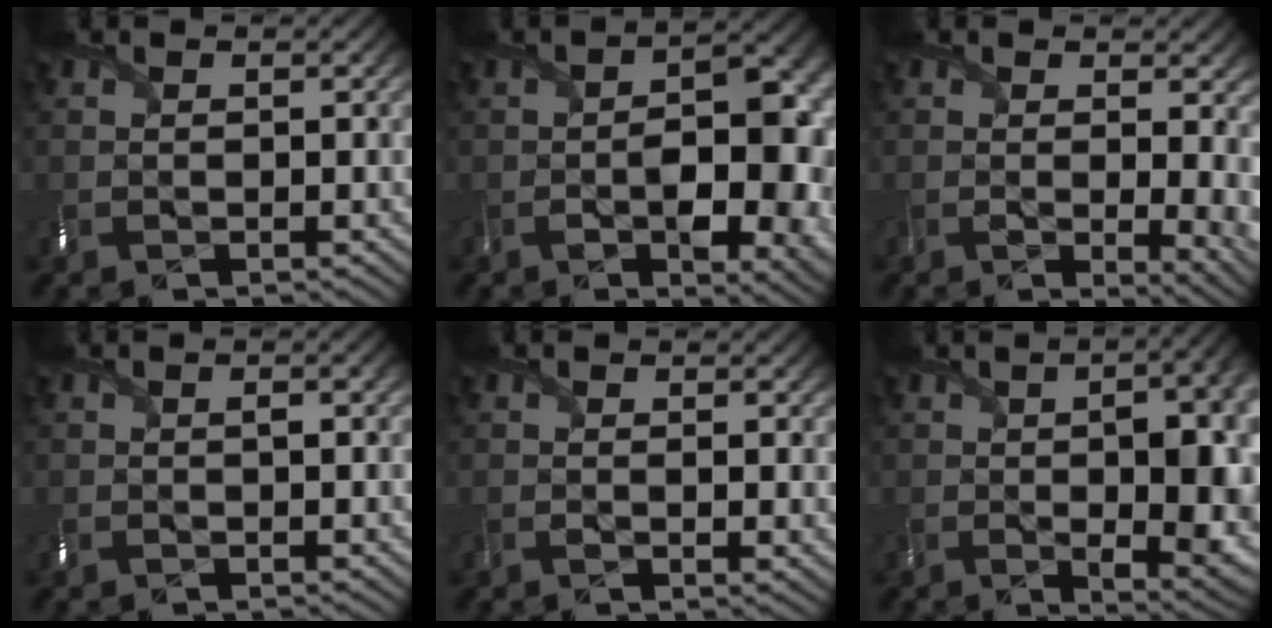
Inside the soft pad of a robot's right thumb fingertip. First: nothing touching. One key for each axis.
{"total": 11.0, "fx": -2.3, "fy": 5.5, "fz": 9.3, "tx": -0.129, "ty": -0.013, "tz": -0.033}
{"total": 6.4, "fx": -0.2, "fy": 2.8, "fz": 5.7, "tx": -0.079, "ty": -0.018, "tz": 0.006}
{"total": 1.1, "fx": 0.2, "fy": 0.3, "fz": 1.0, "tx": -0.018, "ty": 0.001, "tz": 0.001}
{"total": 1.5, "fx": 0.2, "fy": 0.6, "fz": 1.3, "tx": -0.026, "ty": -0.008, "tz": 0.004}
{"total": 14.0, "fx": -0.4, "fy": 5.4, "fz": 12.9, "tx": -0.167, "ty": -0.006, "tz": 0.006}